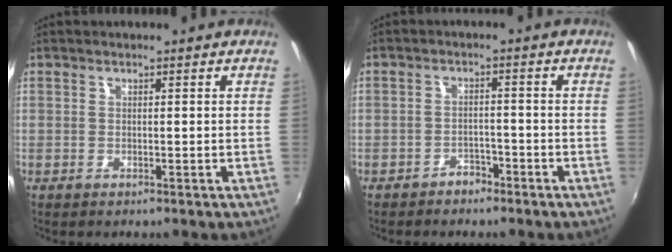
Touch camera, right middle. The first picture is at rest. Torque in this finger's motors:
{"motor_torque": [0.52, -0.47, 0.06, 0.06]}